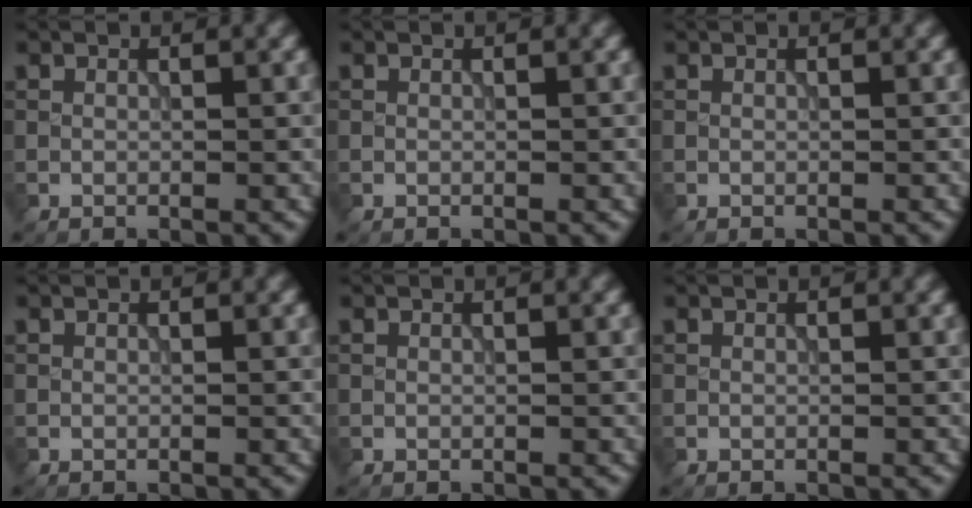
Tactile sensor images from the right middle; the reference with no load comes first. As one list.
[{"total": 0.0}, {"total": 0.0}, {"total": 0.0}, {"total": 0.0}, {"total": 0.0}]